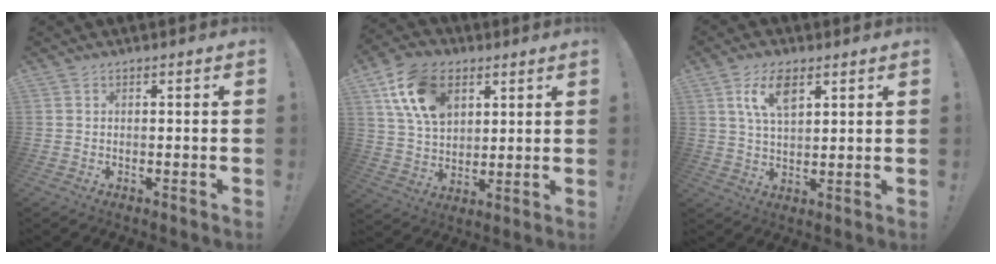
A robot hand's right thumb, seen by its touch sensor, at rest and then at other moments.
{"total": 16.5, "force": [7.2, 11.3, 9.7], "torque": [-0.153, -0.018, 0.142]}
{"total": 8.6, "force": [4.2, 4.0, 6.4], "torque": [-0.116, -0.004, 0.076]}